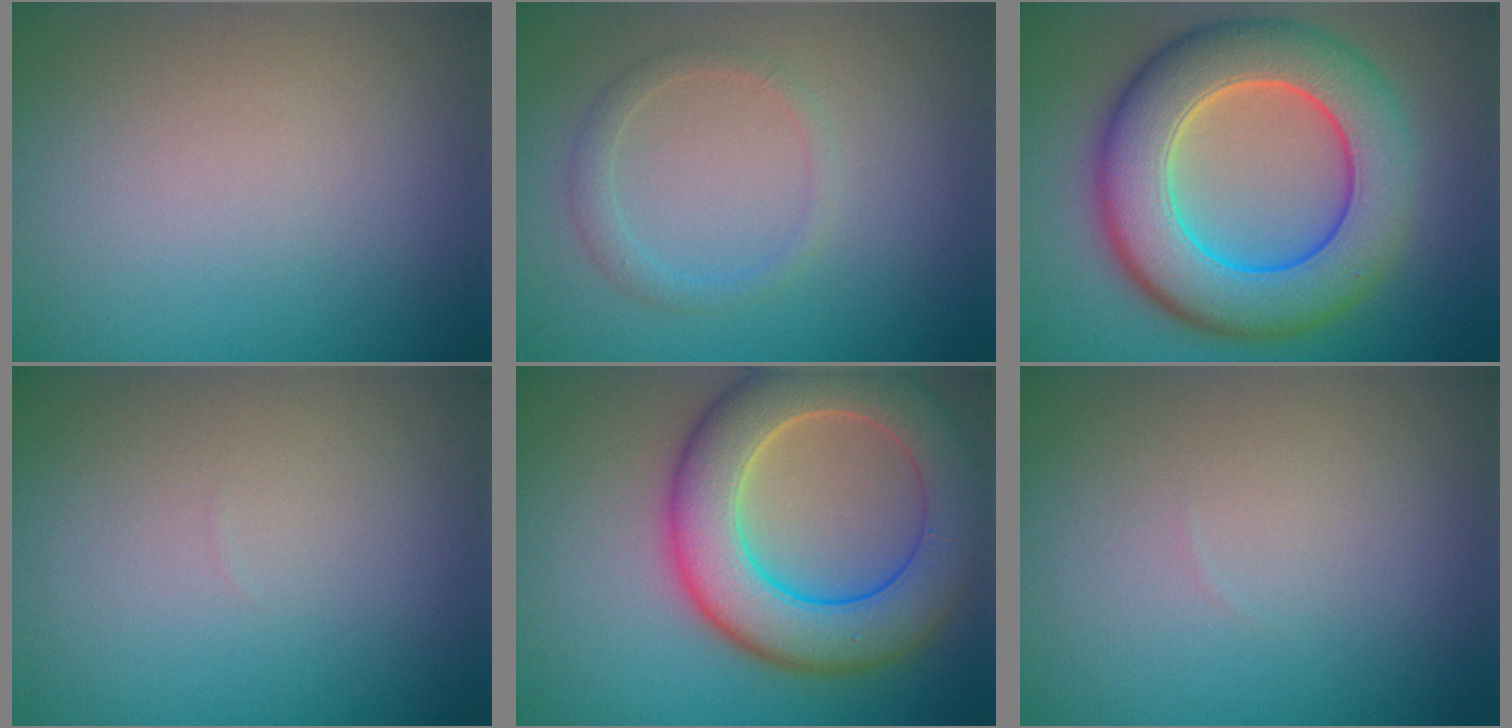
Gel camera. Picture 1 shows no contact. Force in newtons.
{"total": 1.5, "press": 1.5, "slide": 0.1}
{"total": 10.7, "press": 10.7, "slide": 0.6}
{"total": 0.0}
{"total": 9.3, "press": 9.3, "slide": 0.6}
{"total": 0.0}